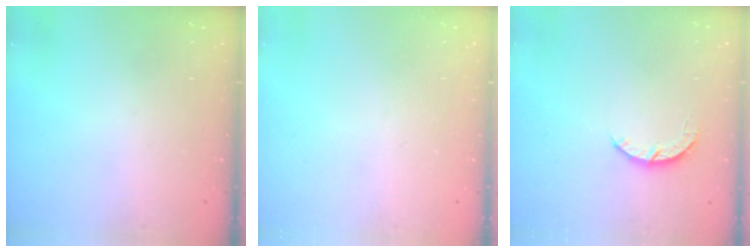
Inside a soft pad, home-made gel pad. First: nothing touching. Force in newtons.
{"total": 0.0}
{"total": 3.7, "press": 3.7, "slide": 0.4}